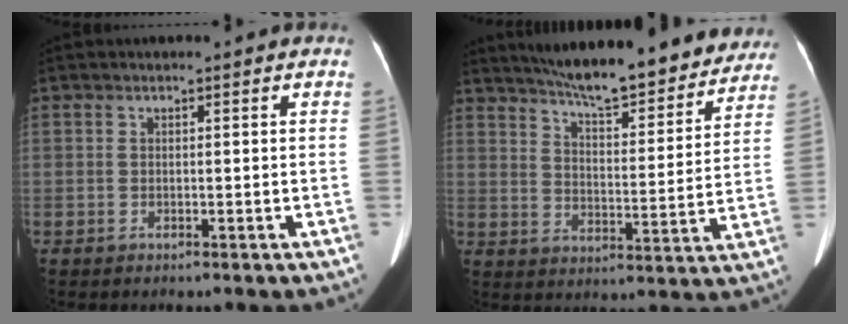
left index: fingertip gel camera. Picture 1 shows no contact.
{"total": 21.7, "force": [19.3, 4.1, 9.0], "torque": [-0.127, -0.011, 0.256]}